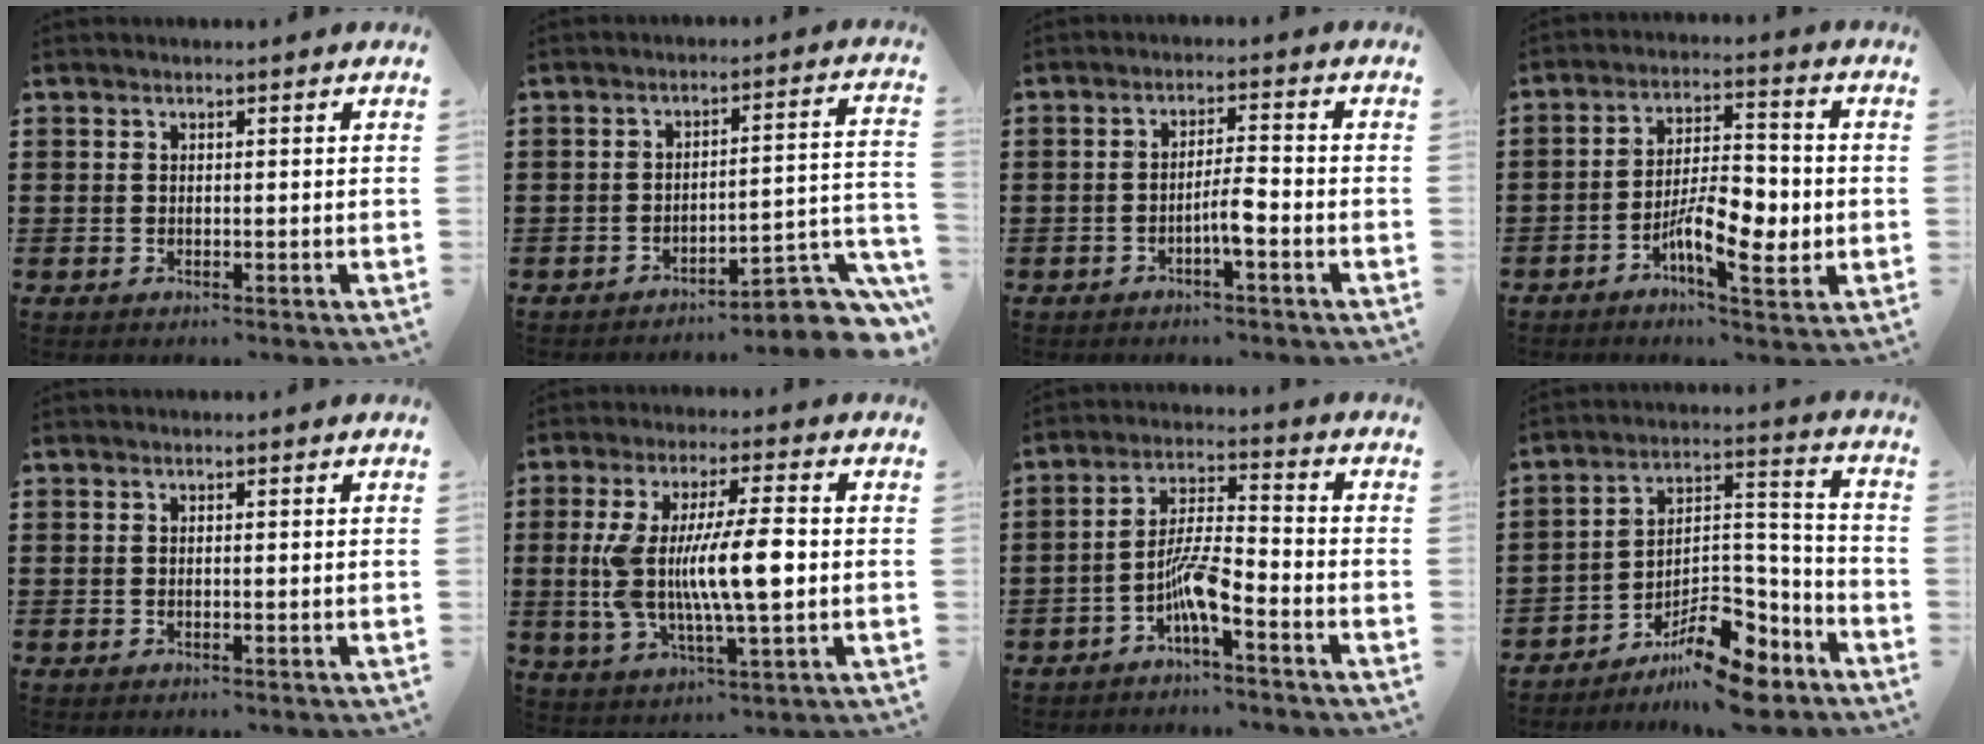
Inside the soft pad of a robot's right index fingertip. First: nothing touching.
{"total": 6.3, "force": [-5.0, 1.3, 3.7], "torque": [-0.048, -0.008, -0.095]}
{"total": 3.8, "force": [-1.8, 0.4, 3.3], "torque": [-0.066, 0.001, -0.037]}
{"total": 8.9, "force": [-3.2, 3.4, 7.5], "torque": [-0.132, 0.000, -0.058]}
{"total": 0.0}
{"total": 12.3, "force": [-0.3, 3.2, 11.8], "torque": [-0.240, -0.010, -0.011]}
{"total": 6.5, "force": [-3.5, 1.4, 5.3], "torque": [-0.110, 0.002, -0.069]}
{"total": 12.2, "force": [-9.3, 4.6, 6.4], "torque": [-0.100, 0.043, -0.173]}